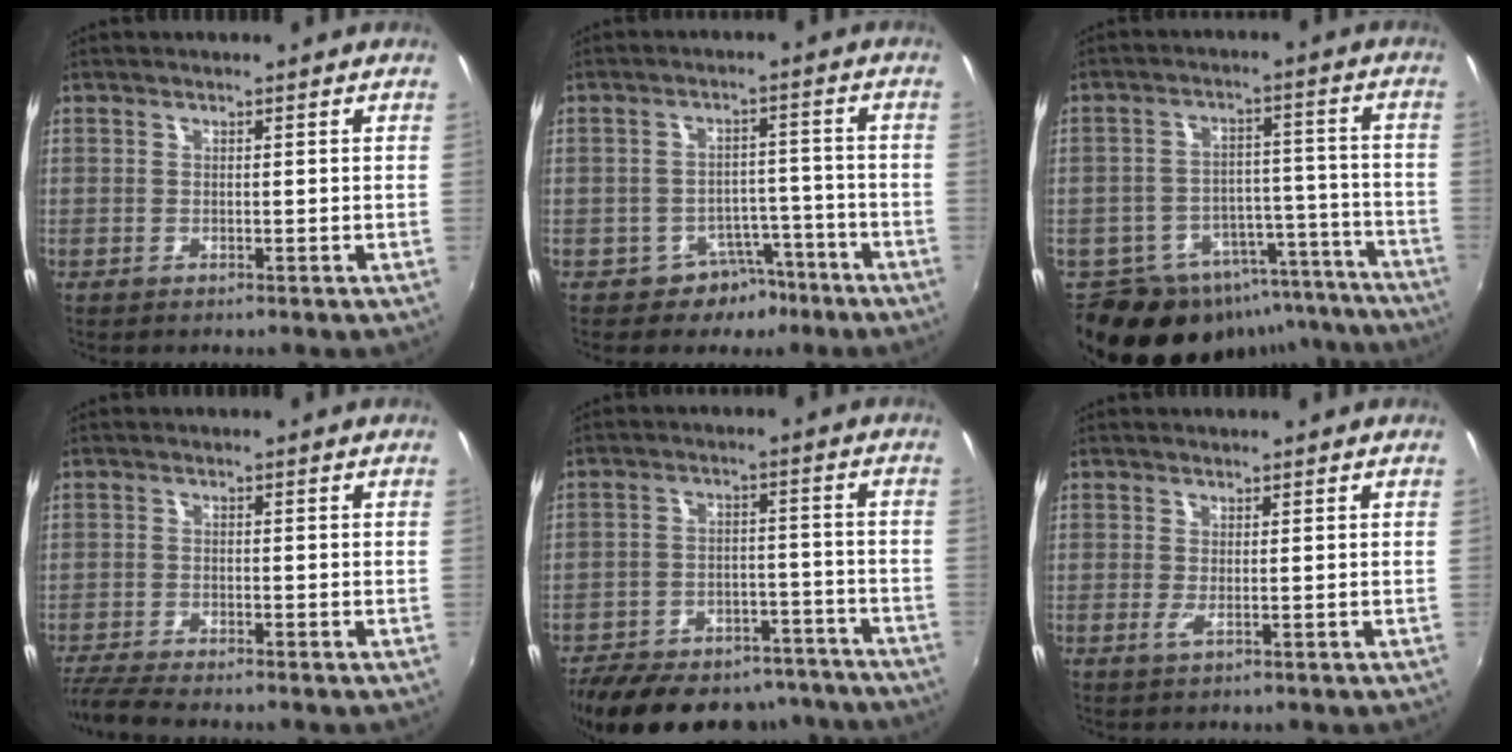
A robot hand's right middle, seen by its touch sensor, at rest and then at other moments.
{"total": 6.3, "force": [-4.3, 4.4, 1.2], "torque": [-0.024, 0.028, -0.050]}
{"total": 20.1, "force": [-16.0, 10.4, 6.2], "torque": [-0.121, 0.040, -0.201]}
{"total": 5.6, "force": [-5.1, 0.0, 2.2], "torque": [-0.066, -0.025, -0.094]}
{"total": 23.5, "force": [-19.3, 9.8, 9.1], "torque": [-0.192, 0.022, -0.253]}
{"total": 1.0, "force": [0.1, -0.2, 0.9], "torque": [-0.021, -0.005, 0.001]}